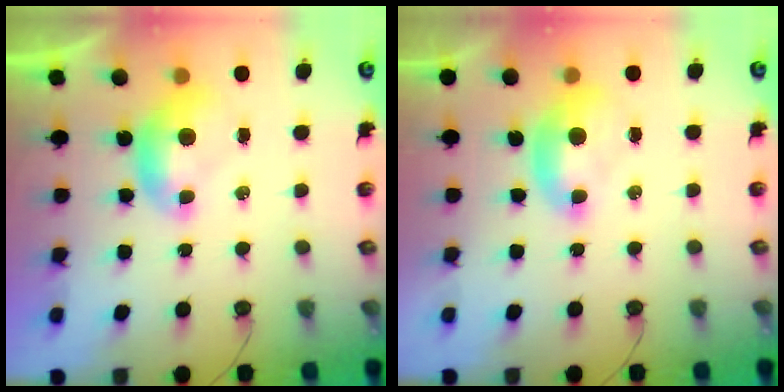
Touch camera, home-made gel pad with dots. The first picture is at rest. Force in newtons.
{"total": 1.5, "press": 1.4, "slide": 0.6}